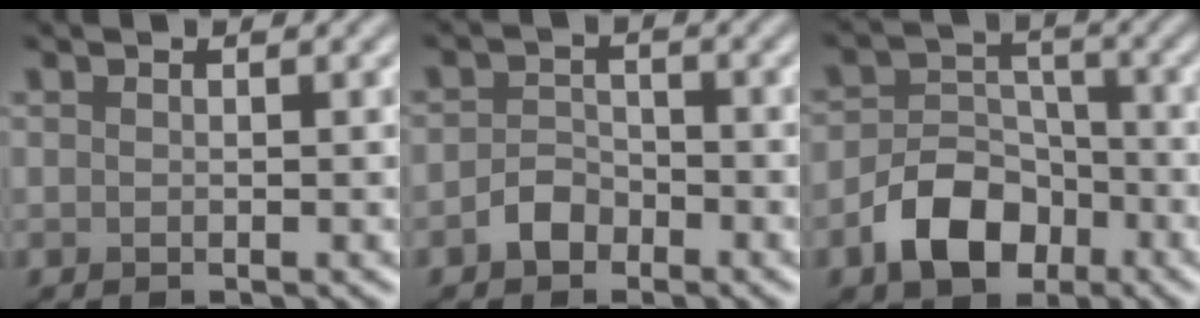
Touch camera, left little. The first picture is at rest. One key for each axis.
{"total": 2.1, "fx": -1.4, "fy": 1.4, "fz": 0.7, "tx": -0.011, "ty": 0.008, "tz": -0.029}
{"total": 5.8, "fx": -3.1, "fy": 4.0, "fz": 3.0, "tx": -0.047, "ty": -0.002, "tz": -0.059}